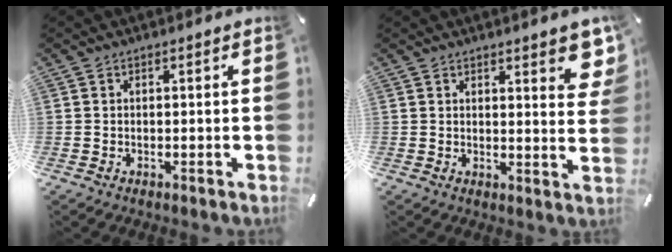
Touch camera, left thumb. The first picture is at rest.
{"total": 6.0, "force": [4.3, 1.5, 3.9], "torque": [-0.055, -0.029, 0.072]}